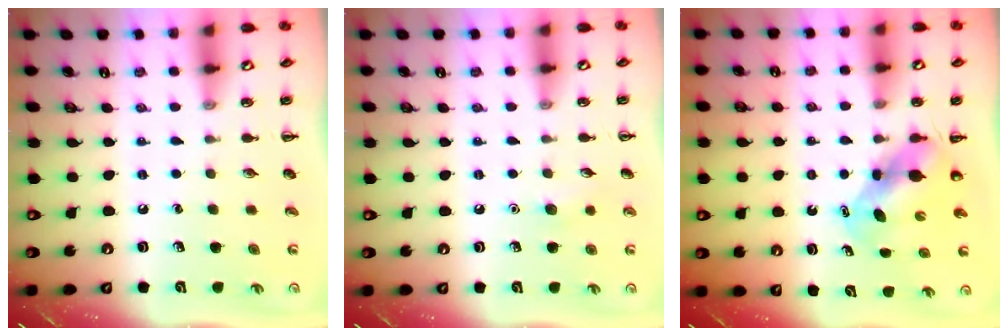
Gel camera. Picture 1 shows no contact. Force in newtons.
{"total": 4.5, "press": 4.4, "slide": 1.1}
{"total": 5.1, "press": 5.1, "slide": 0.5}